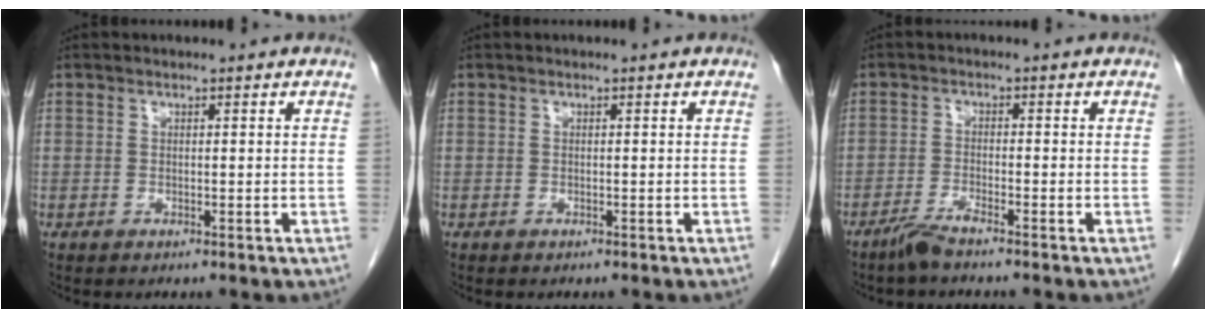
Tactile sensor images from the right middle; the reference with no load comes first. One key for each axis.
{"total": 0.0}
{"total": 2.9, "fx": -2.5, "fy": -0.2, "fz": 1.5, "tx": -0.038, "ty": -0.006, "tz": -0.052}